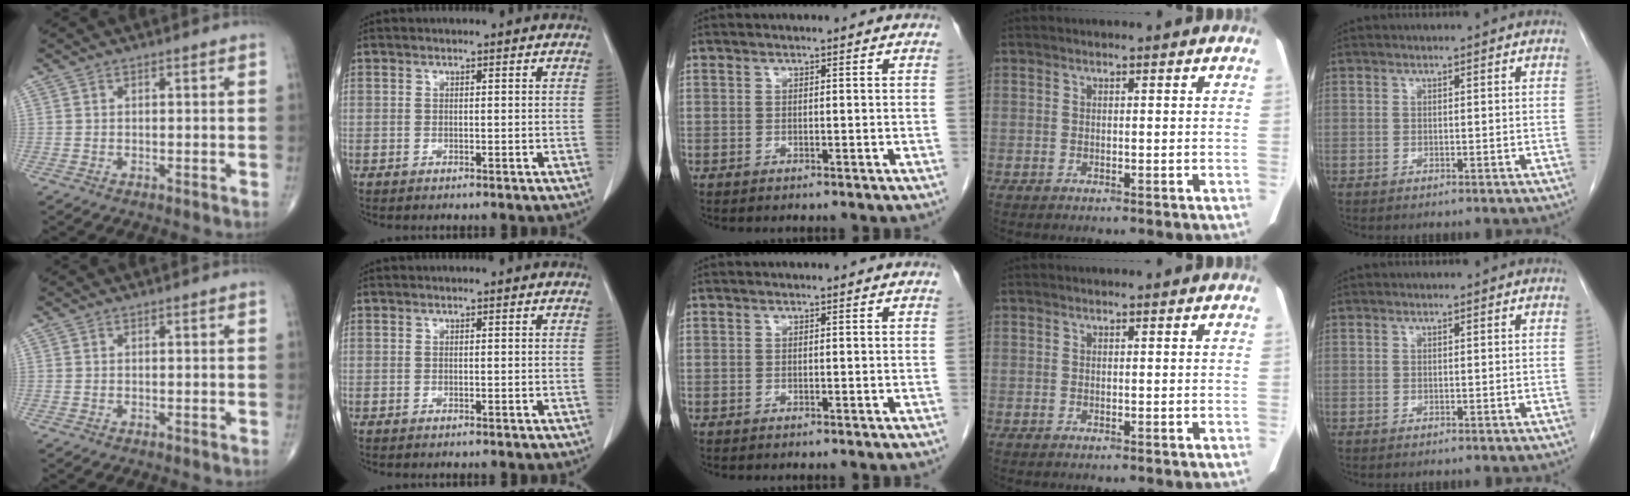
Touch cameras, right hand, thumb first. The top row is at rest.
{}